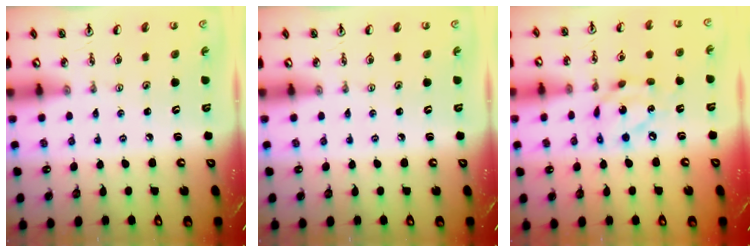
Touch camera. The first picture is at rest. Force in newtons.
{"total": 0.0}
{"total": 11.4, "press": 11.3, "slide": 0.6}